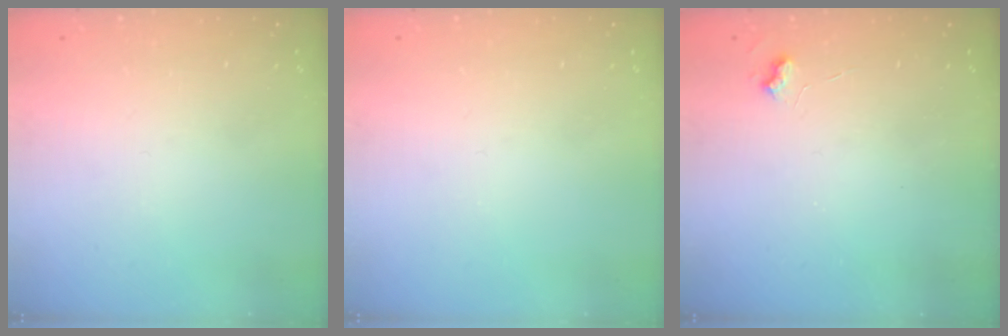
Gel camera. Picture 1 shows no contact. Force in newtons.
{"total": 0.0}
{"total": 3.6, "press": 3.6, "slide": 0.4}